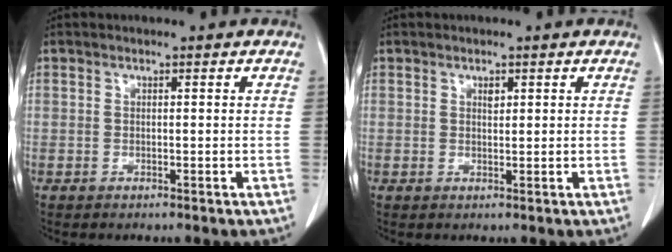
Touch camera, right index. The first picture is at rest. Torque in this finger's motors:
{"motor_torque": [0.02, 0.02, 0.02, 0.00]}